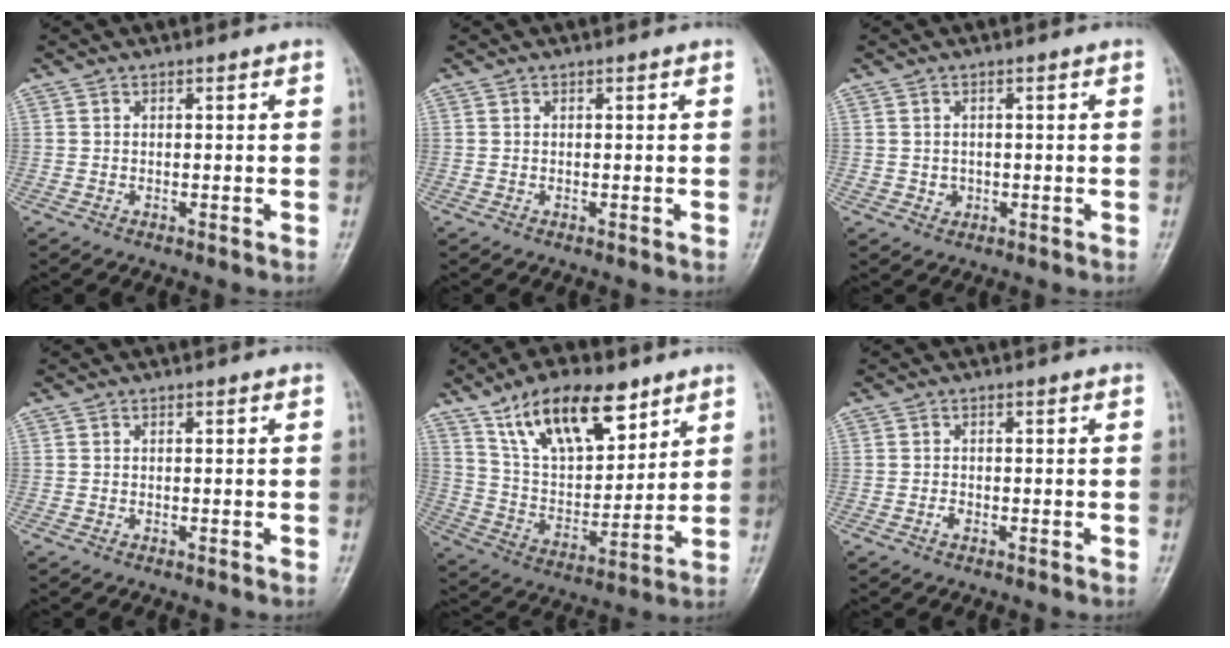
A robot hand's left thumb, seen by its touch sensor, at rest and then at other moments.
{"total": 0.0}
{"total": 1.8, "force": [-0.1, 1.7, 0.6], "torque": [-0.003, 0.003, 0.004]}
{"total": 0.0}
{"total": 17.9, "force": [11.1, 8.1, 11.4], "torque": [-0.151, -0.049, 0.203]}
{"total": 0.9, "force": [-0.5, 0.6, 0.6], "torque": [-0.011, 0.001, -0.010]}